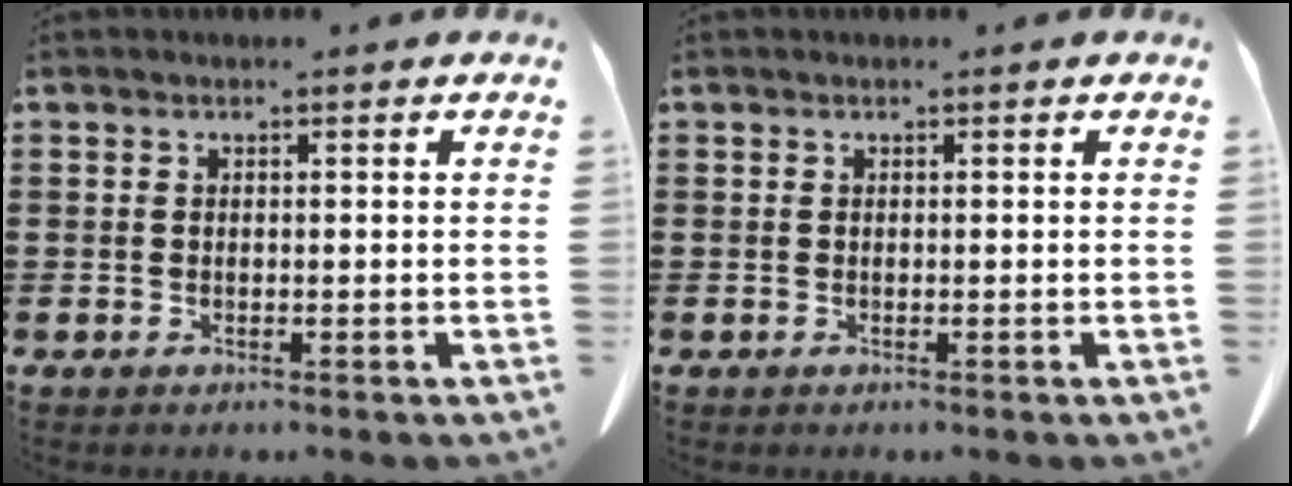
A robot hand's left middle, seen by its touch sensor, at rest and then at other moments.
{"total": 0.0}